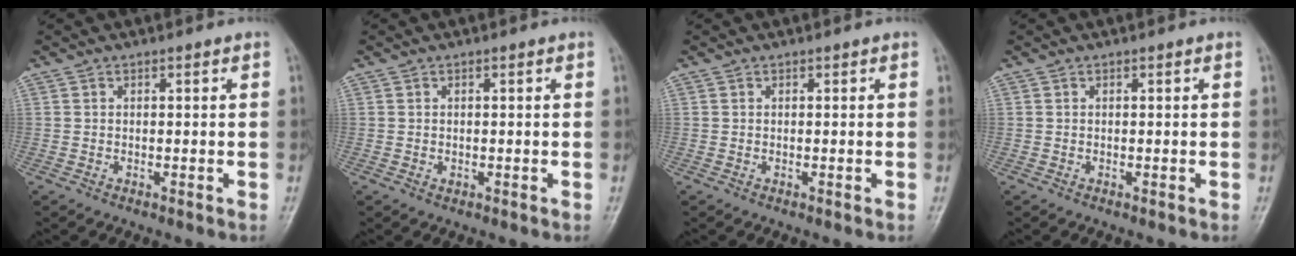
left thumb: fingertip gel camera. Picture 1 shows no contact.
{"total": 0.6, "force": [-0.1, 0.4, 0.5], "torque": [-0.004, 0.001, 0.002]}
{"total": 0.0}
{"total": 0.0}